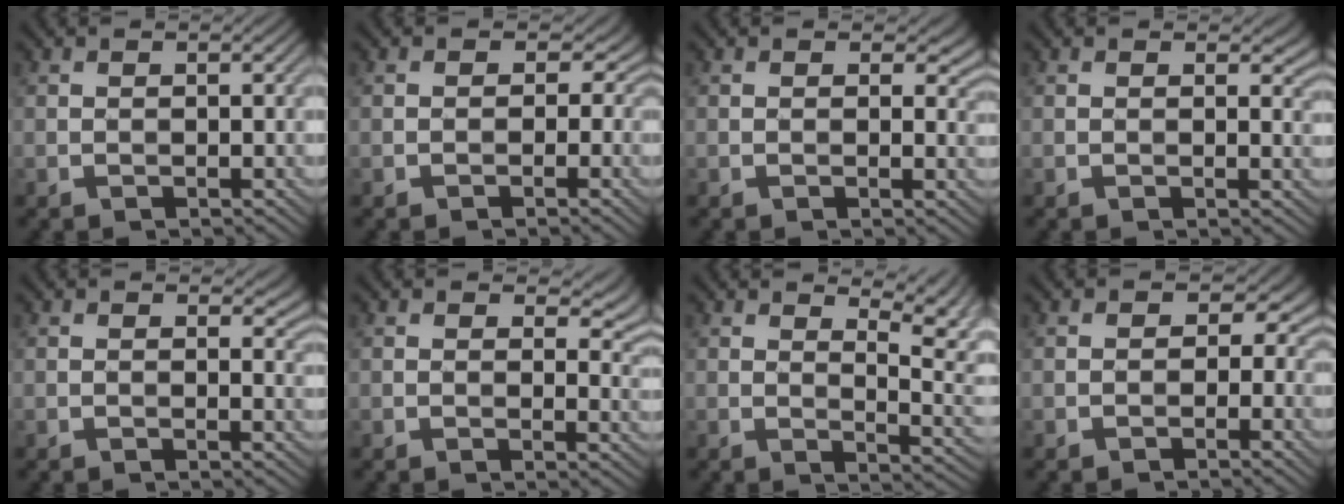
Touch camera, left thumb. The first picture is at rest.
{"total": 3.7, "force": [0.2, 3.1, 2.1], "torque": [-0.031, 0.012, -0.008]}
{"total": 3.6, "force": [1.6, 2.1, 2.4], "torque": [-0.034, -0.006, 0.018]}
{"total": 2.7, "force": [1.3, 1.4, 1.9], "torque": [-0.024, -0.006, 0.017]}
{"total": 3.0, "force": [1.5, 1.7, 2.0], "torque": [-0.026, -0.006, 0.019]}
{"total": 5.4, "force": [2.9, 2.9, 3.5], "torque": [-0.050, -0.004, 0.045]}
{"total": 7.0, "force": [3.5, 2.1, 5.7], "torque": [-0.088, 0.002, 0.052]}
{"total": 4.7, "force": [0.3, 3.8, 2.8], "torque": [-0.032, 0.015, -0.010]}